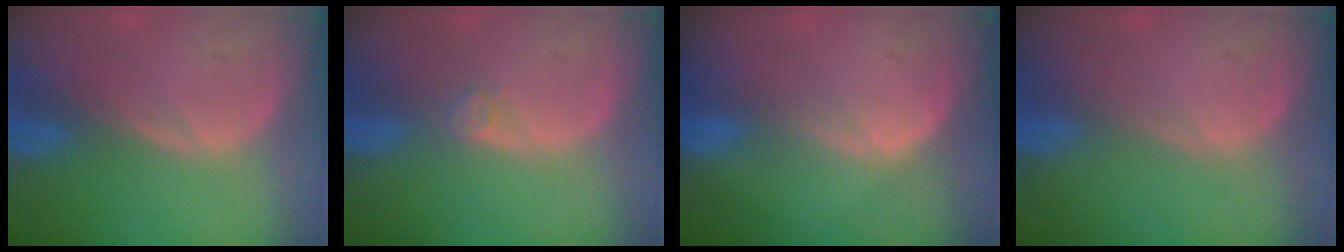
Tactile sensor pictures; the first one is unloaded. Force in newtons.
{"total": 1.5, "press": 1.5, "slide": 0.2}
{"total": 2.3, "press": 1.6, "slide": 1.6}
{"total": 0.0}